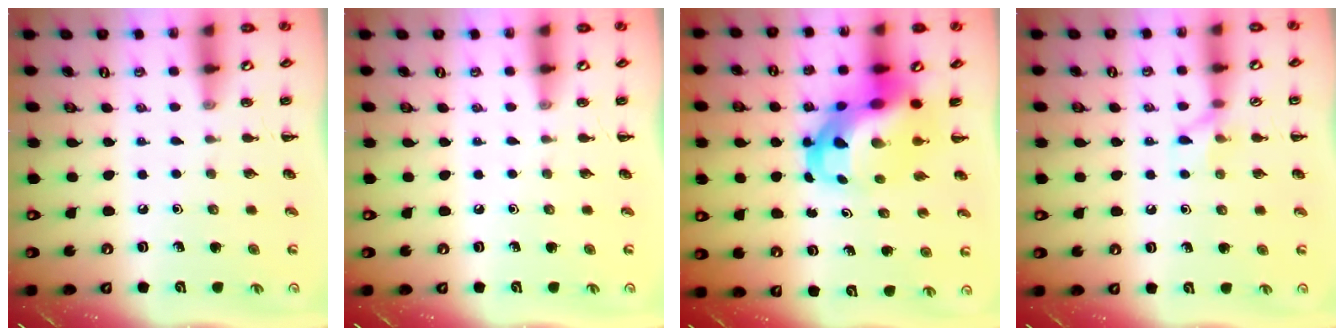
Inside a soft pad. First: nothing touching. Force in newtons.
{"total": 0.0}
{"total": 11.7, "press": 11.2, "slide": 3.3}
{"total": 6.1, "press": 6.1, "slide": 1.0}